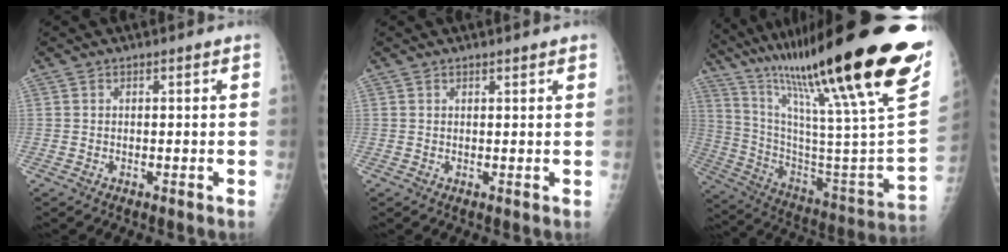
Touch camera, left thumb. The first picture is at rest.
{"total": 1.4, "force": [1.2, 0.3, 0.6], "torque": [-0.002, 0.000, 0.015]}
{"total": 41.6, "force": [27.0, 5.3, 31.3], "torque": [-0.392, -0.087, 0.425]}